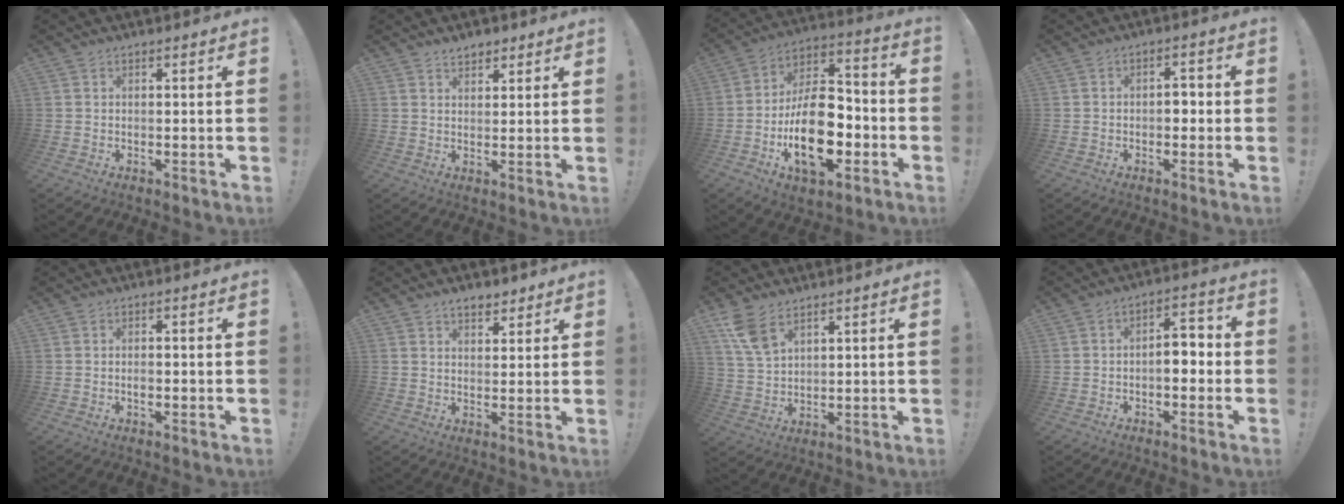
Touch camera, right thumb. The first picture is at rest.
{"total": 3.4, "force": [2.6, 1.9, 1.1], "torque": [-0.007, -0.014, 0.047]}
{"total": 22.7, "force": [-6.7, 12.7, 17.5], "torque": [-0.311, 0.039, -0.102]}
{"total": 3.5, "force": [-0.9, 2.6, 2.2], "torque": [-0.028, 0.005, -0.021]}
{"total": 1.2, "force": [-0.7, 0.7, 0.7], "torque": [-0.012, 0.002, -0.012]}
{"total": 4.5, "force": [3.5, 2.2, 1.7], "torque": [-0.015, -0.019, 0.061]}
{"total": 8.1, "force": [5.2, 4.0, 4.7], "torque": [-0.076, -0.023, 0.101]}
{"total": 7.5, "force": [-1.5, 4.5, 5.8], "torque": [-0.085, 0.016, -0.025]}